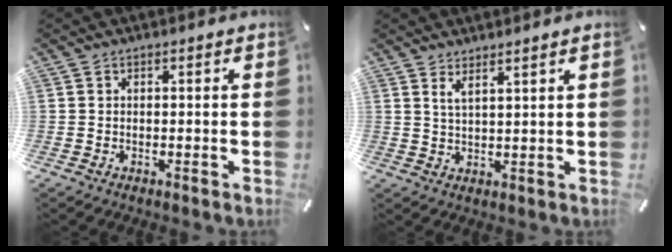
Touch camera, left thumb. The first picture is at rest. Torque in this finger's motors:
{"motor_torque": [0.01, -0.05, 0.02, -0.02, 0.01]}